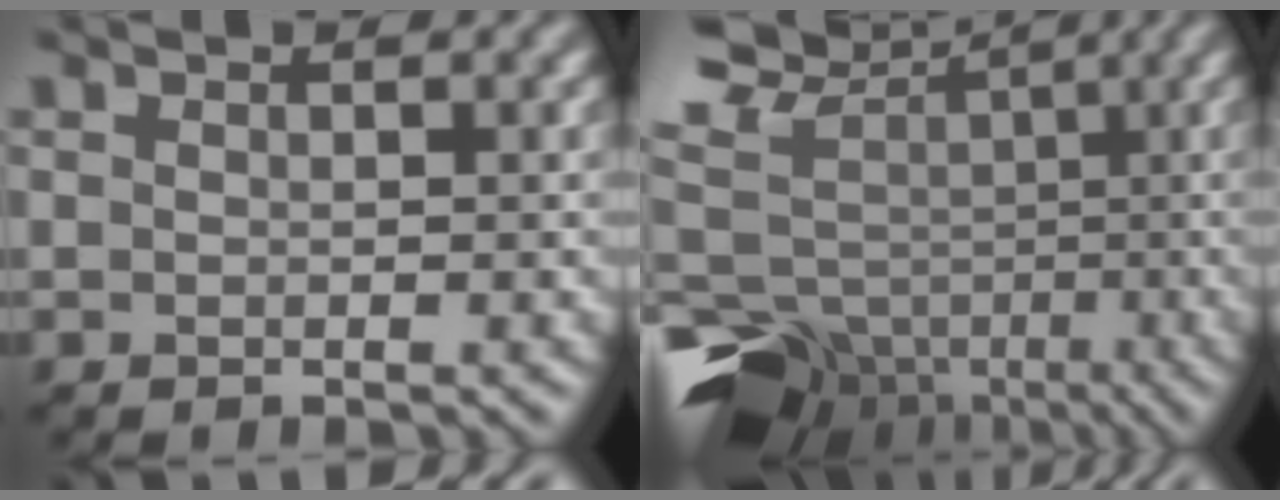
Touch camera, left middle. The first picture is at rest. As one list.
[{"total": 10.5, "force": [-2.5, 8.3, 6.0], "torque": [-0.142, 0.013, 0.001]}]